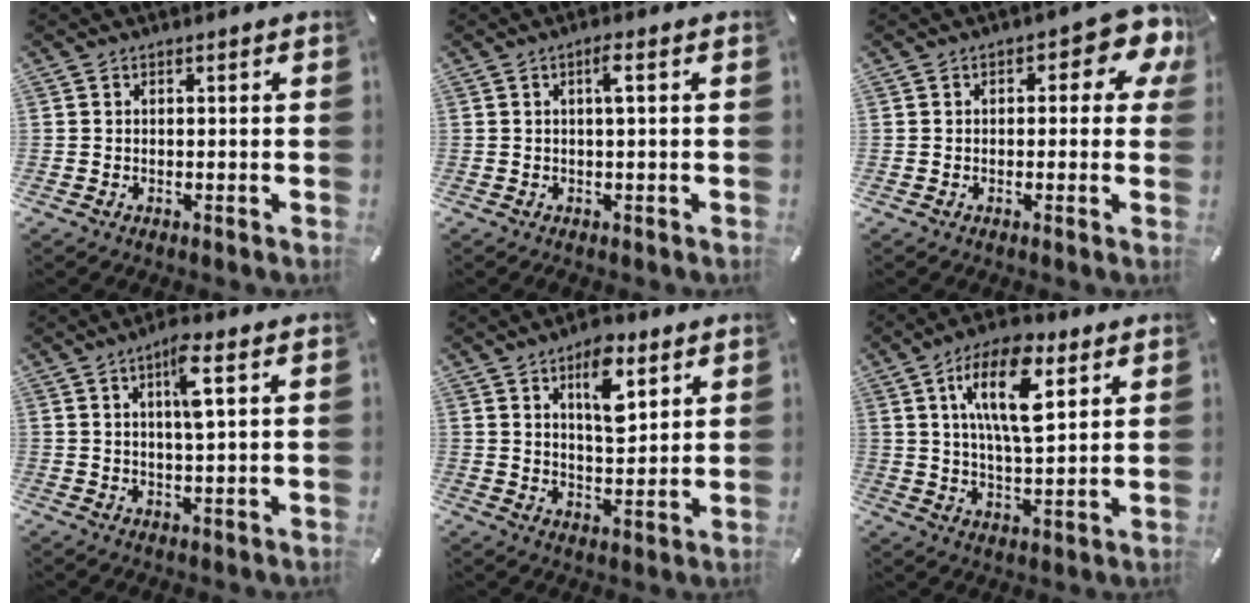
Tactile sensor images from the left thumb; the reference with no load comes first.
{"total": 3.1, "force": [0.3, 0.2, 3.1], "torque": [-0.061, 0.004, 0.002]}
{"total": 7.1, "force": [2.4, 3.4, 5.8], "torque": [-0.075, -0.010, 0.034]}
{"total": 6.5, "force": [2.3, 1.0, 5.9], "torque": [-0.105, -0.003, 0.033]}
{"total": 10.3, "force": [5.7, 4.7, 7.1], "torque": [-0.095, -0.026, 0.092]}
{"total": 15.1, "force": [6.9, 6.2, 11.9], "torque": [-0.221, -0.012, 0.114]}